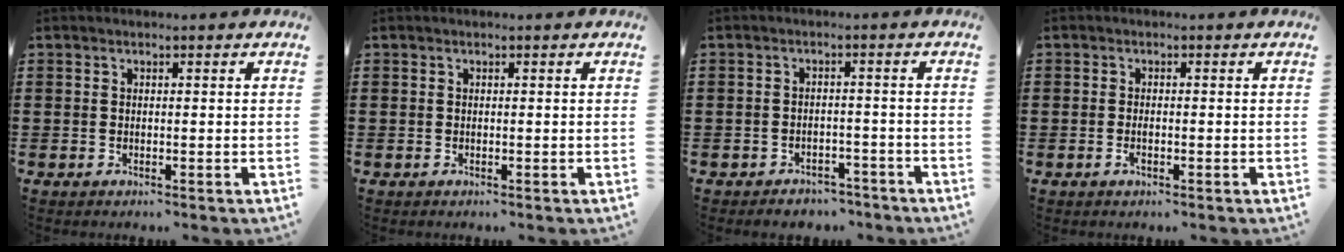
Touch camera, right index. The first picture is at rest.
{"total": 0.0}
{"total": 2.3, "force": [-2.2, 0.7, -0.1], "torque": [-0.003, 0.002, -0.048]}
{"total": 0.8, "force": [-0.4, 0.2, 0.7], "torque": [-0.015, -0.009, -0.005]}